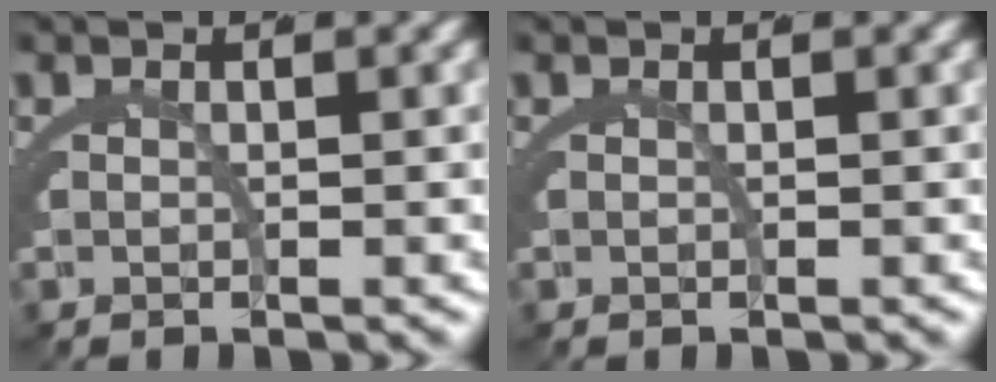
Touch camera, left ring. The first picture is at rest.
{"total": 0.0}